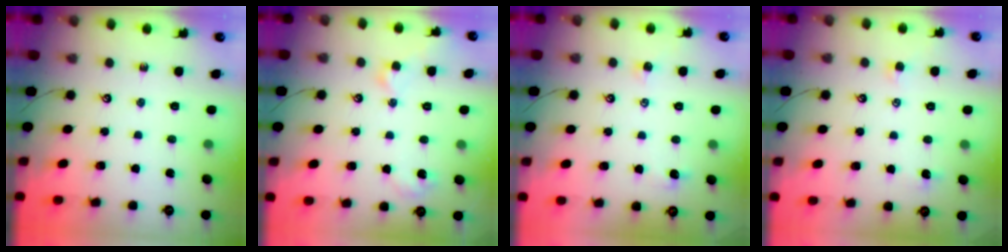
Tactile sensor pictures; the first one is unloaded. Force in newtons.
{"total": 1.6, "press": 1.5, "slide": 0.3}
{"total": 0.0}
{"total": 0.6, "press": 0.5, "slide": 0.4}